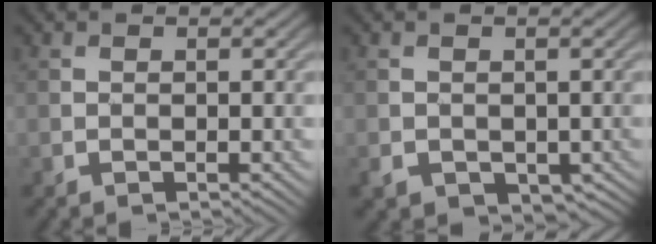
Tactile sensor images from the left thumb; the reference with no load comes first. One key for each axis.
{"total": 3.0, "fx": -0.8, "fy": 2.5, "fz": 1.4, "tx": -0.040, "ty": -0.017, "tz": -0.013}